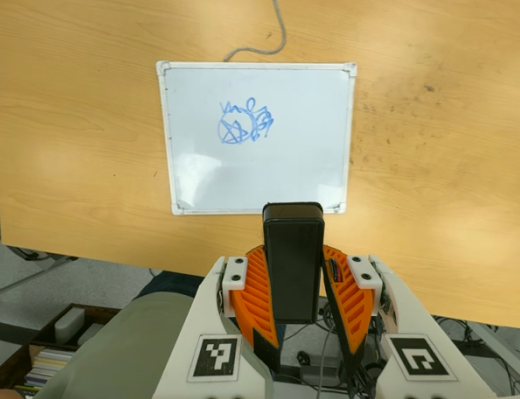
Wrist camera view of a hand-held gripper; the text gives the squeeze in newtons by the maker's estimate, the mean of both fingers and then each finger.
{"total": 9.3, "left": 8.0, "right": 10.6}